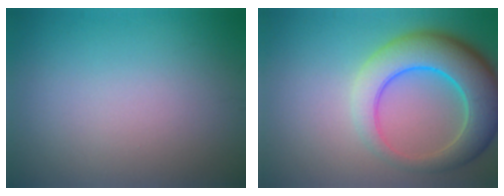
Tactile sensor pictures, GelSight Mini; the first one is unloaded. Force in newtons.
{"total": 7.9, "press": 7.9, "slide": 0.3}